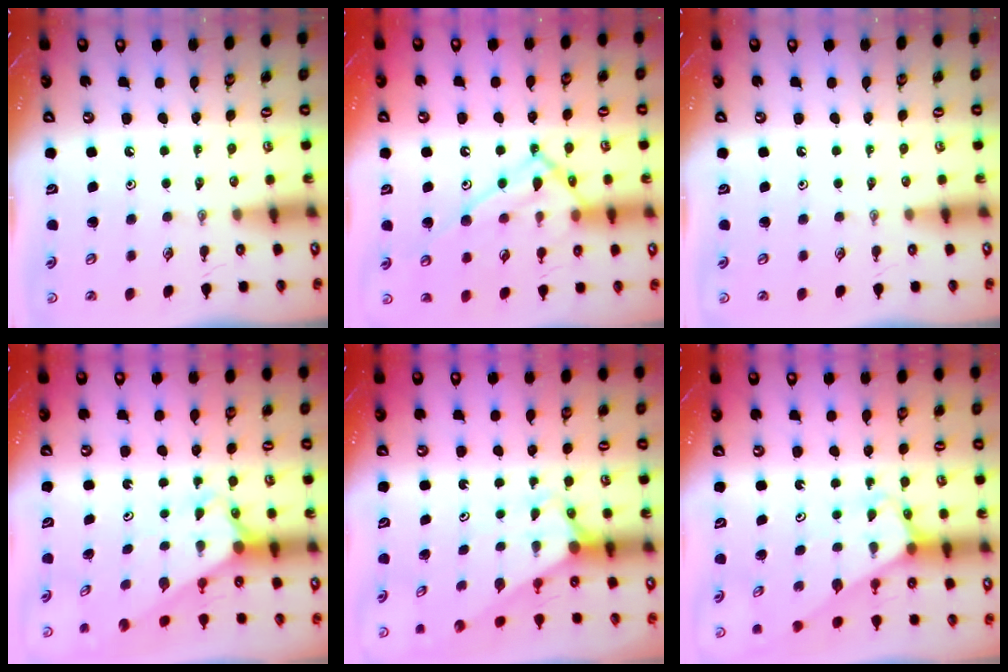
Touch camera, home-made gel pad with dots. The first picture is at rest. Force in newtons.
{"total": 15.0, "press": 15.0, "slide": 1.2}
{"total": 0.0}
{"total": 2.6, "press": 2.6, "slide": 0.1}
{"total": 2.8, "press": 2.8, "slide": 0.1}
{"total": 3.1, "press": 3.1, "slide": 0.2}